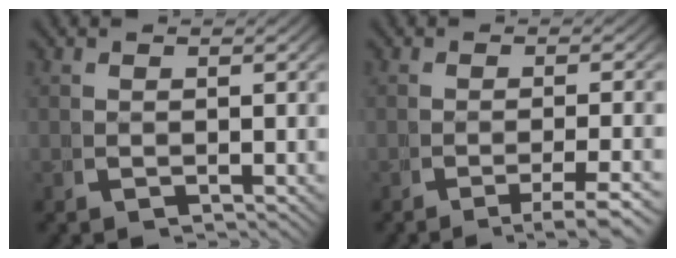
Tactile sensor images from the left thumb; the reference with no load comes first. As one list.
[{"total": 3.6, "force": [-2.3, 0.7, 2.8], "torque": [-0.048, -0.004, -0.034]}]